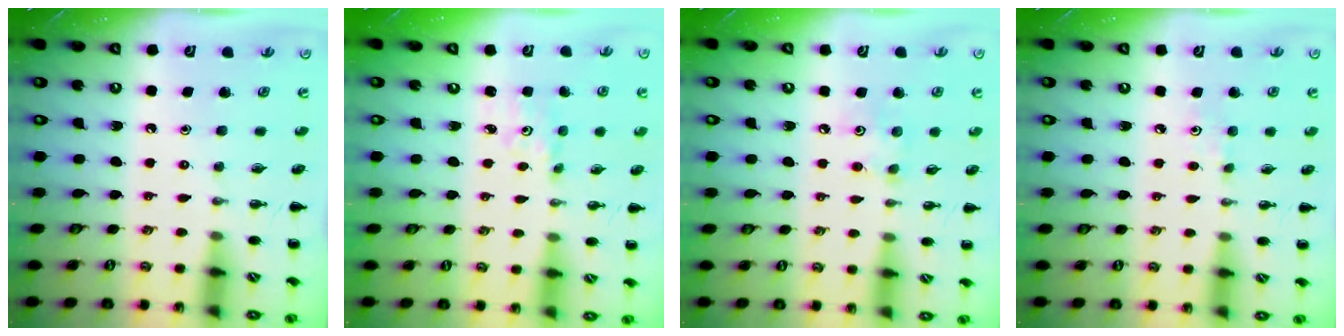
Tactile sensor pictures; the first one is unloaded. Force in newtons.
{"total": 2.1, "press": 2.0, "slide": 0.6}
{"total": 3.7, "press": 3.7, "slide": 0.6}
{"total": 3.5, "press": 3.4, "slide": 1.1}